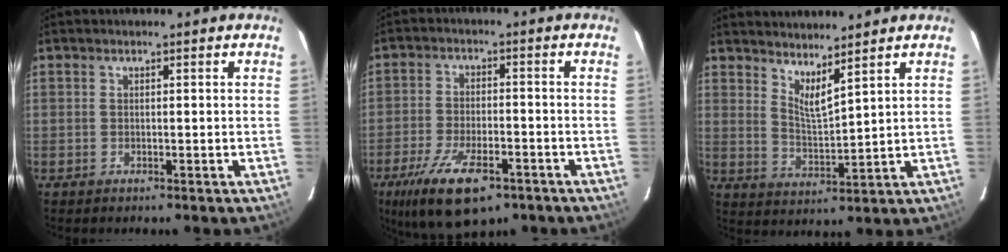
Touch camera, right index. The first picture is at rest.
{"total": 14.3, "force": [-8.8, 5.6, 9.8], "torque": [-0.209, -0.032, -0.148]}
{"total": 5.9, "force": [4.9, 0.3, 3.2], "torque": [-0.054, -0.011, 0.085]}